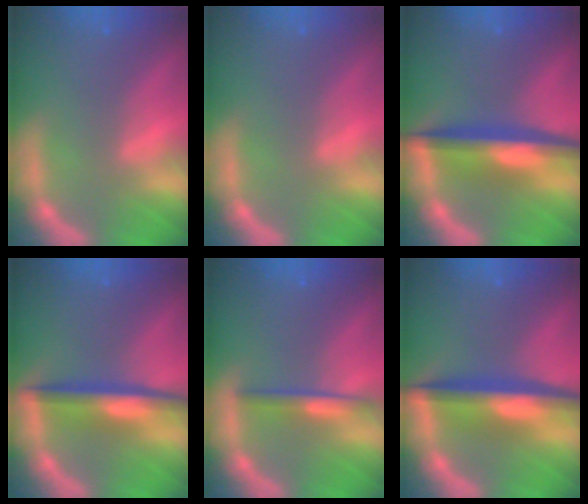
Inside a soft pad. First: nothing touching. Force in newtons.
{"total": 0.0}
{"total": 6.5}
{"total": 5.0}
{"total": 2.4}
{"total": 6.5}